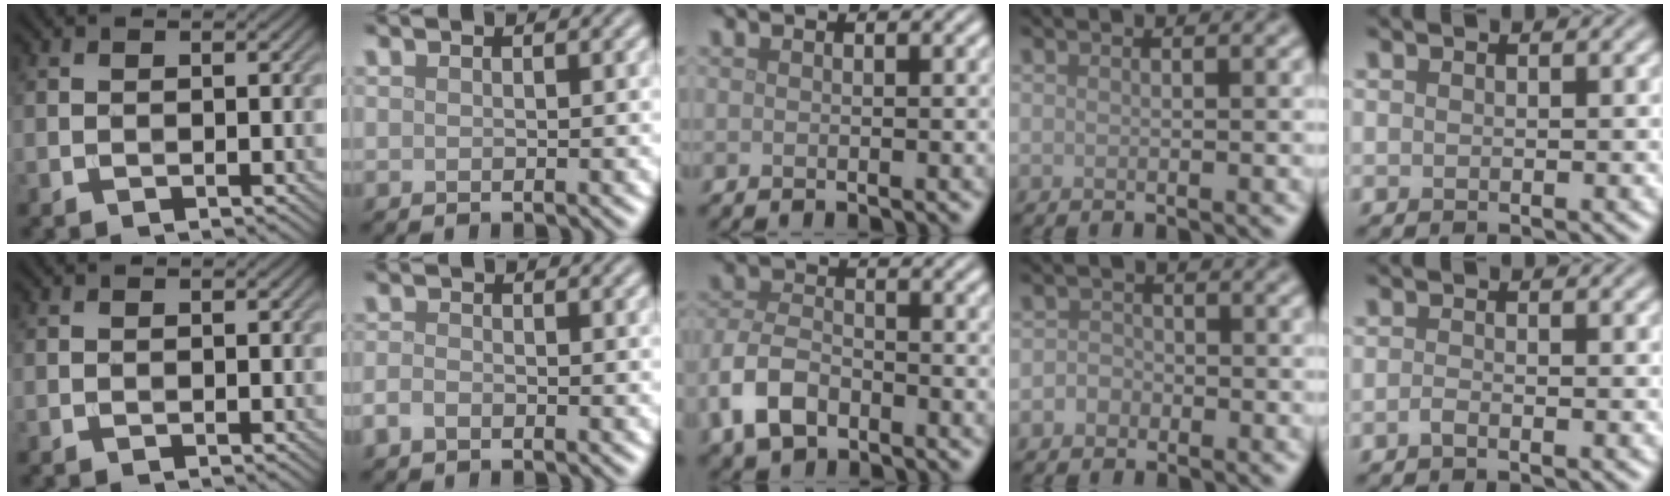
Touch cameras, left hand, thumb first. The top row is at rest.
{"index": {"total": 1.3, "force": [-0.9, 0.7, 0.8], "torque": [-0.017, -0.001, -0.020]}, "middle": {"total": 4.9, "force": [-2.7, 2.9, 2.8], "torque": [-0.061, -0.001, -0.062]}, "ring": {"total": 1.4, "force": [-0.7, 1.2, 0.3], "torque": [0.001, 0.002, -0.017]}, "little": {"total": 0.7, "force": [-0.5, 0.2, 0.5], "torque": [-0.011, 0.000, -0.011]}}